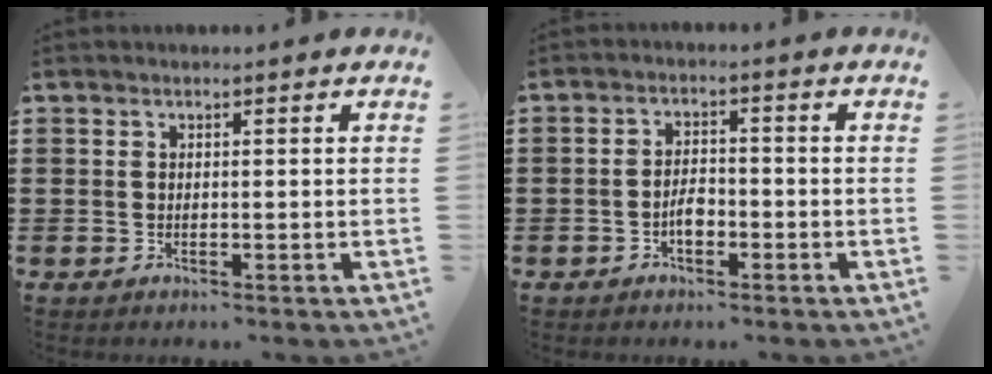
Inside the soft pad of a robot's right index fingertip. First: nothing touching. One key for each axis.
{"total": 3.0, "fx": -1.3, "fy": 1.6, "fz": 2.2, "tx": -0.044, "ty": 0.005, "tz": -0.024}